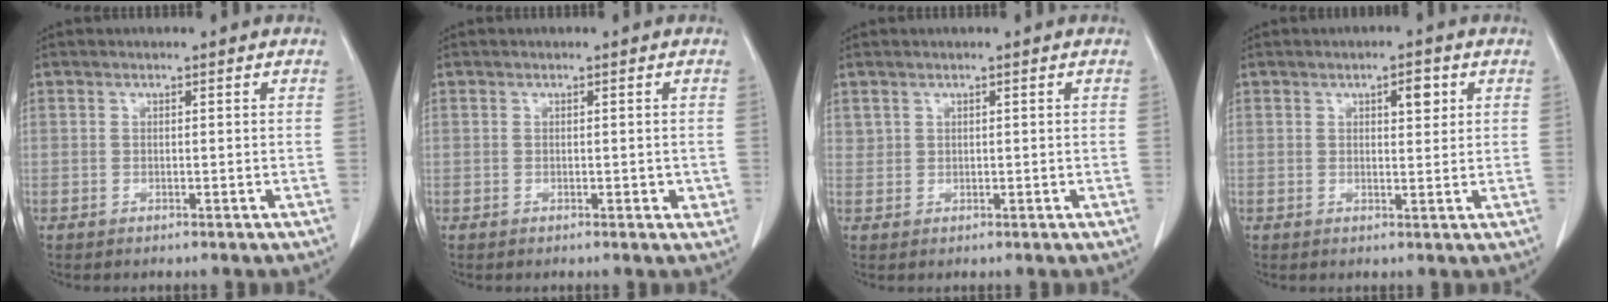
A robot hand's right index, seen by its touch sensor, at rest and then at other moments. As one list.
[{"total": 1.7, "force": [-0.3, 1.0, 1.4], "torque": [-0.011, 0.001, -0.003]}, {"total": 0.9, "force": [0.6, 0.7, 0.0], "torque": [0.009, 0.004, 0.010]}, {"total": 3.0, "force": [1.3, 1.1, 2.4], "torque": [-0.036, 0.001, 0.019]}]